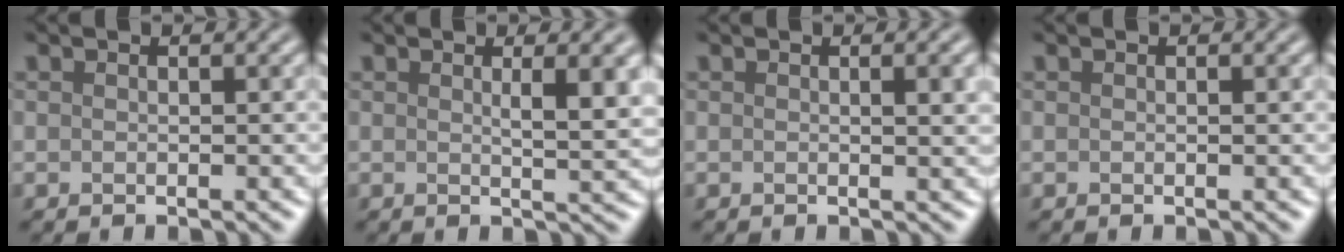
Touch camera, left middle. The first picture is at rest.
{"total": 3.5, "force": [0.8, 0.7, 3.3], "torque": [-0.033, 0.003, 0.016]}
{"total": 2.0, "force": [0.3, 0.5, 1.9], "torque": [-0.014, 0.008, 0.007]}
{"total": 0.0}